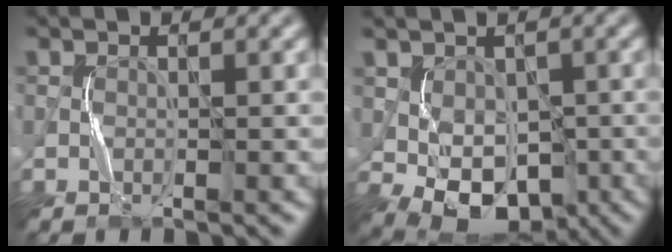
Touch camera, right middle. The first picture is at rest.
{"total": 5.9, "force": [-1.5, 4.3, 3.7], "torque": [-0.067, -0.010, -0.018]}